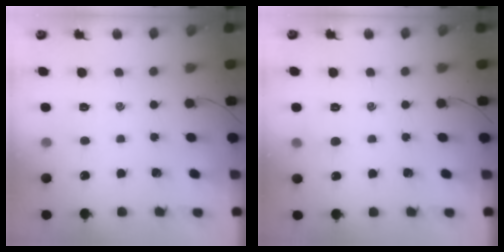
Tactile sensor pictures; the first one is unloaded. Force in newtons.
{"total": 3.3, "press": 3.1, "slide": 1.1}